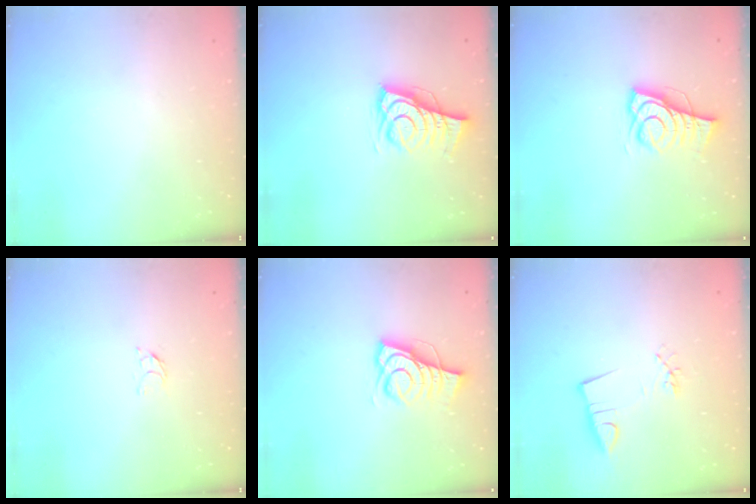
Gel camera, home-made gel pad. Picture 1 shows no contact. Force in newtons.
{"total": 9.0, "press": 8.3, "slide": 3.2}
{"total": 9.2, "press": 9.2, "slide": 1.0}
{"total": 2.8, "press": 2.8, "slide": 0.3}
{"total": 9.7, "press": 9.5, "slide": 1.8}
{"total": 3.5, "press": 2.2, "slide": 2.7}